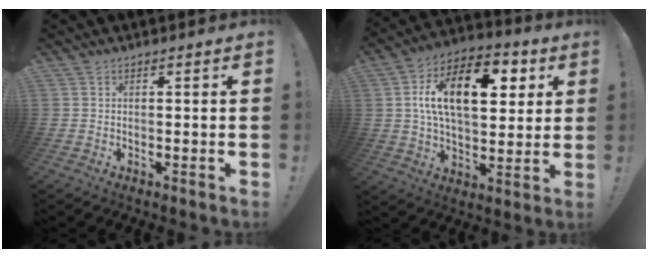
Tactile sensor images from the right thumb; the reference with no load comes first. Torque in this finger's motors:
{"motor_torque": [2.40, 2.61, 0.38, 0.35, 0.66]}